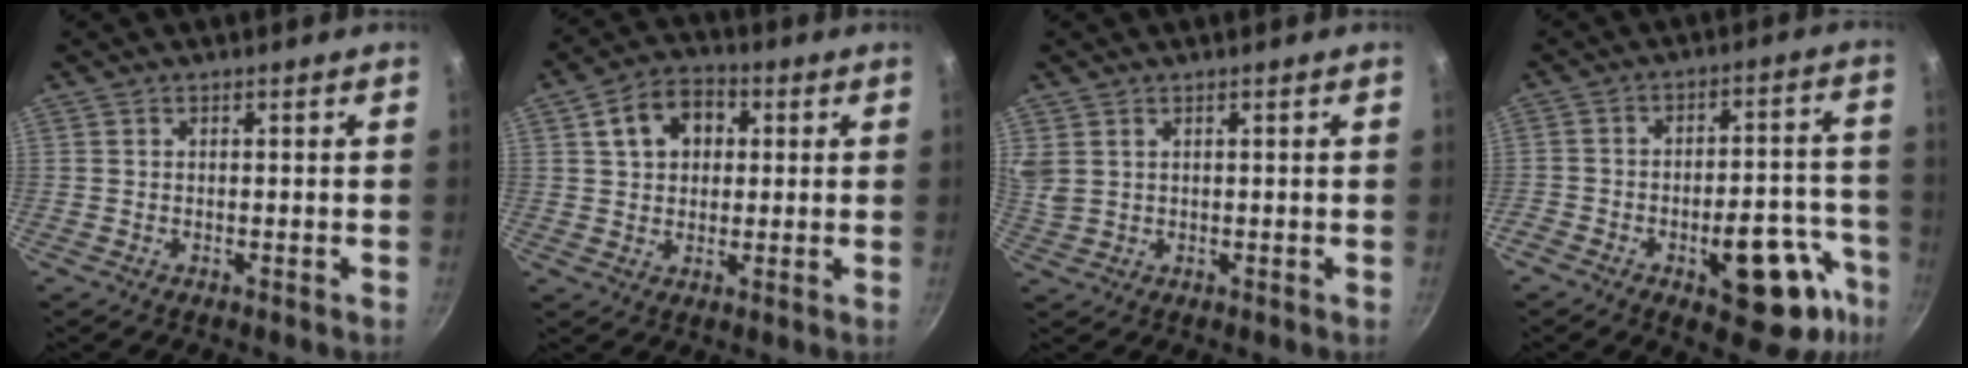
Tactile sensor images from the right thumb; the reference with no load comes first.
{"total": 9.4, "force": [2.6, 7.0, 5.8], "torque": [-0.070, 0.014, 0.034]}
{"total": 4.3, "force": [2.1, 3.0, 2.3], "torque": [-0.042, 0.001, 0.049]}
{"total": 18.0, "force": [-8.8, 8.3, 13.3], "torque": [-0.110, 0.051, -0.113]}